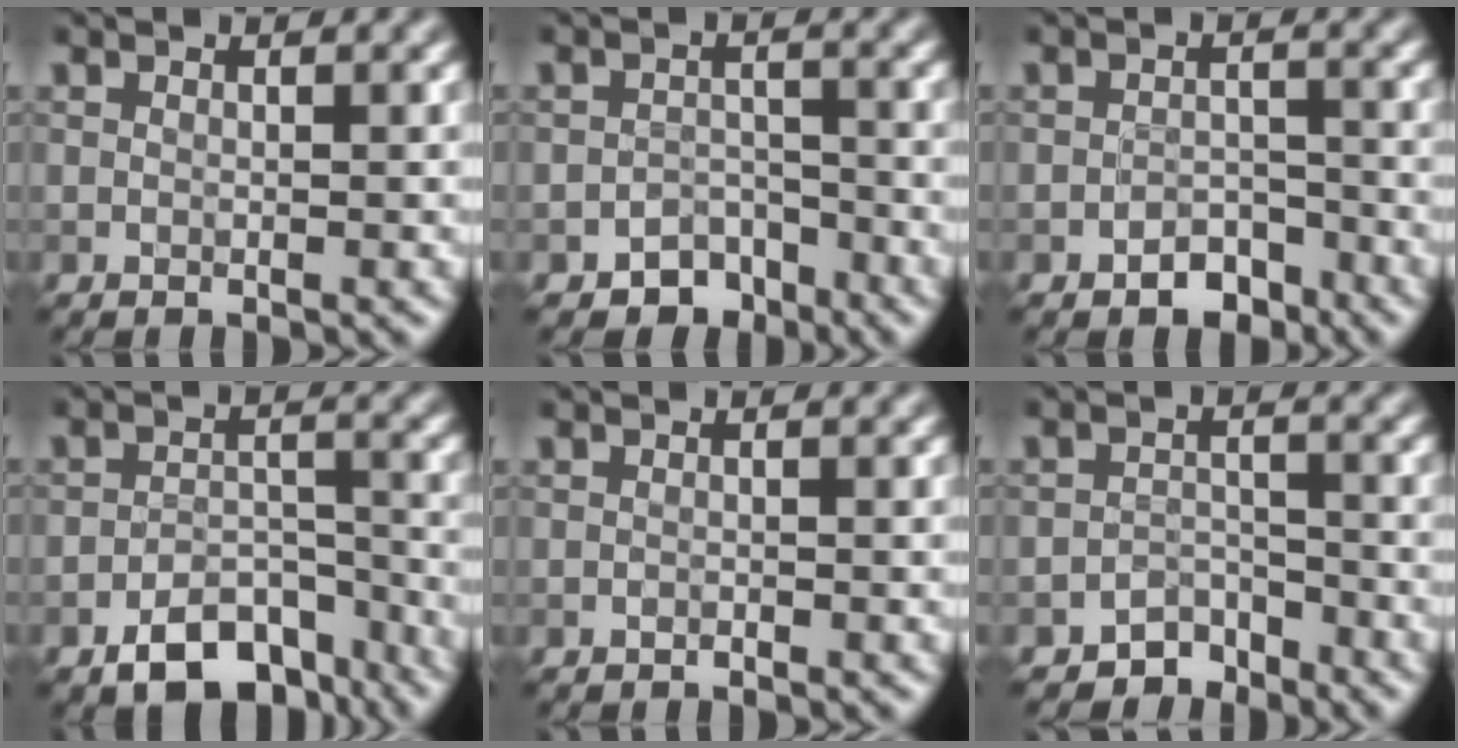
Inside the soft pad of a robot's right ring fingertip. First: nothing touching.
{"total": 3.1, "force": [-2.4, 1.9, 0.7], "torque": [0.006, 0.005, -0.037]}
{"total": 2.5, "force": [-1.8, 1.5, 1.0], "torque": [-0.009, 0.006, -0.030]}
{"total": 6.3, "force": [-4.2, 3.4, 3.2], "torque": [-0.041, -0.006, -0.066]}
{"total": 0.0}
{"total": 2.5, "force": [-2.2, 1.2, 0.0], "torque": [0.016, 0.008, -0.040]}